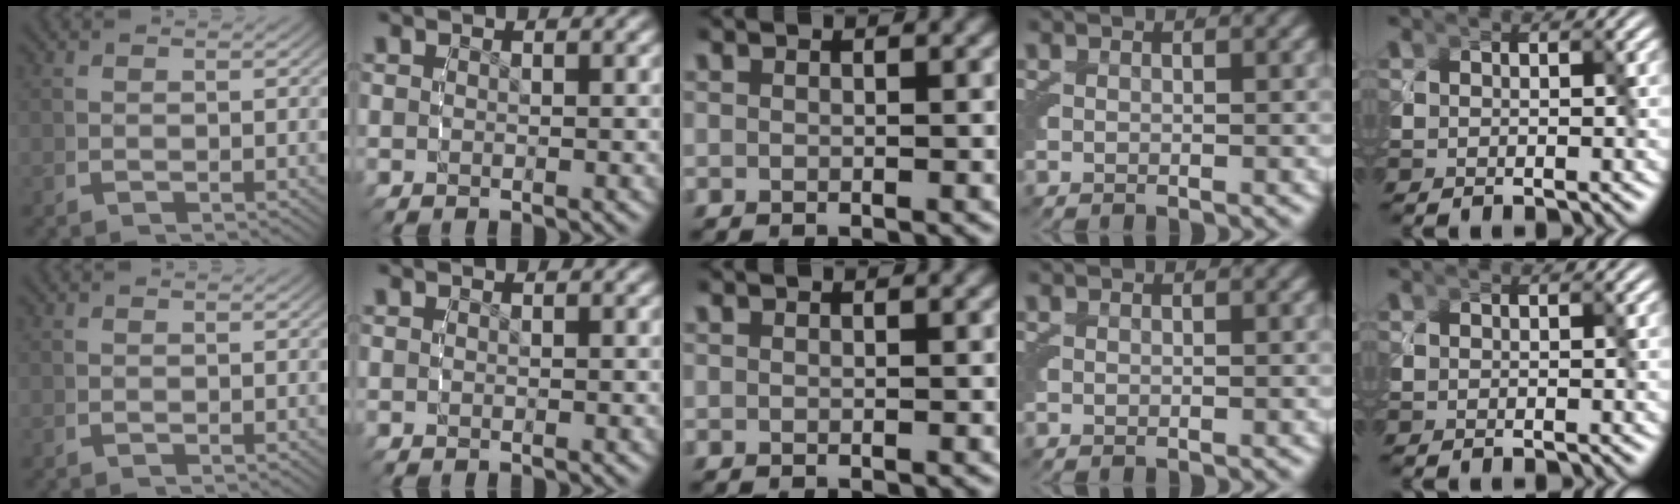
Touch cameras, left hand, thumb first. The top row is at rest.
{}